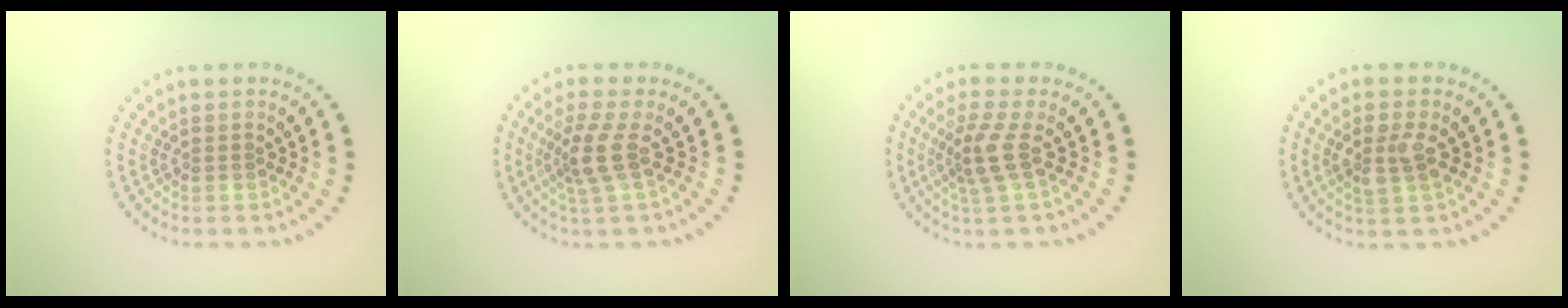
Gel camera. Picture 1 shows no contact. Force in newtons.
{"total": 2.9, "press": 2.2, "slide": 1.8}
{"total": 2.9, "press": 2.1, "slide": 1.9}
{"total": 2.5, "press": 2.5, "slide": 0.5}